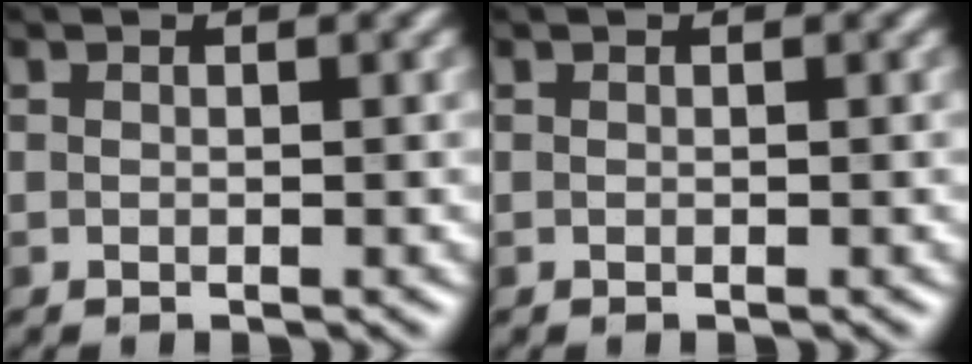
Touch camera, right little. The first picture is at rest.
{"total": 0.0}